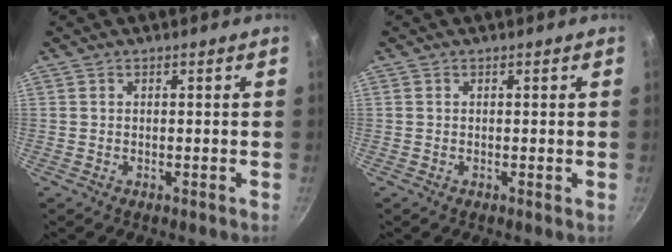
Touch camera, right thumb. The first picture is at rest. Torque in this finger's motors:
{"motor_torque": [-0.19, 0.50, 0.14, 0.22, 0.02]}